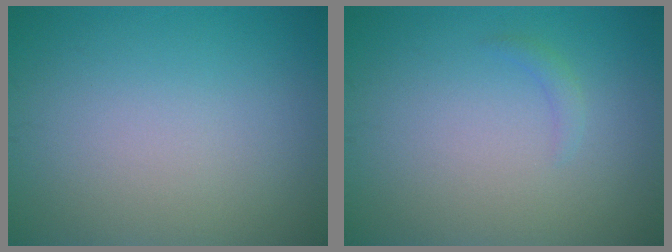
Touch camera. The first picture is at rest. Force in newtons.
{"total": 0.9, "press": 0.9, "slide": 0.1}